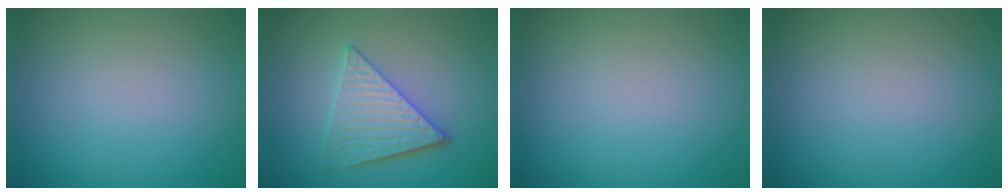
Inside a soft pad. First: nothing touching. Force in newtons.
{"total": 4.5, "press": 3.7, "slide": 2.5}
{"total": 0.0}
{"total": 0.0}